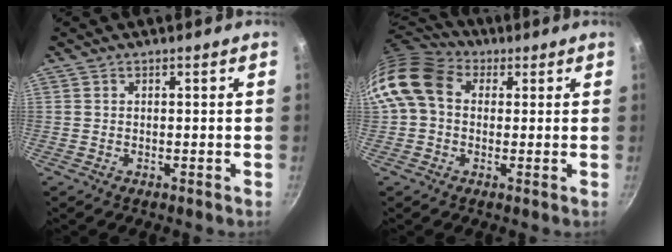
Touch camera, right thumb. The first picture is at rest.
{"total": 12.2, "force": [2.2, 9.5, 7.3], "torque": [-0.130, 0.023, 0.021]}